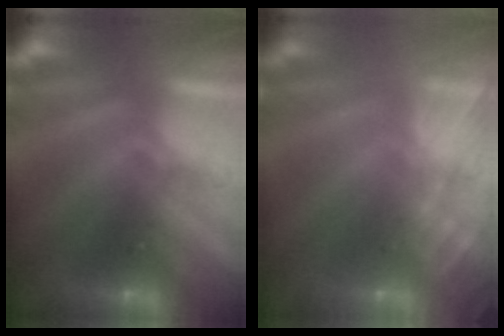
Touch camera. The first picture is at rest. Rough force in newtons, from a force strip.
{"total": 7.1}